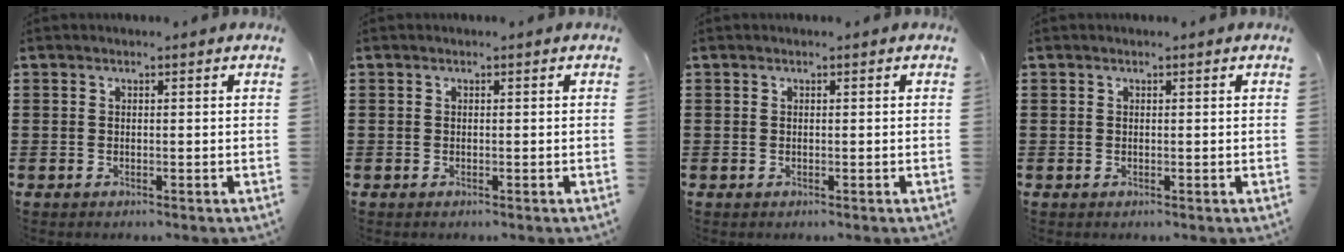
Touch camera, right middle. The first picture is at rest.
{"total": 0.0}
{"total": 0.0}
{"total": 0.0}